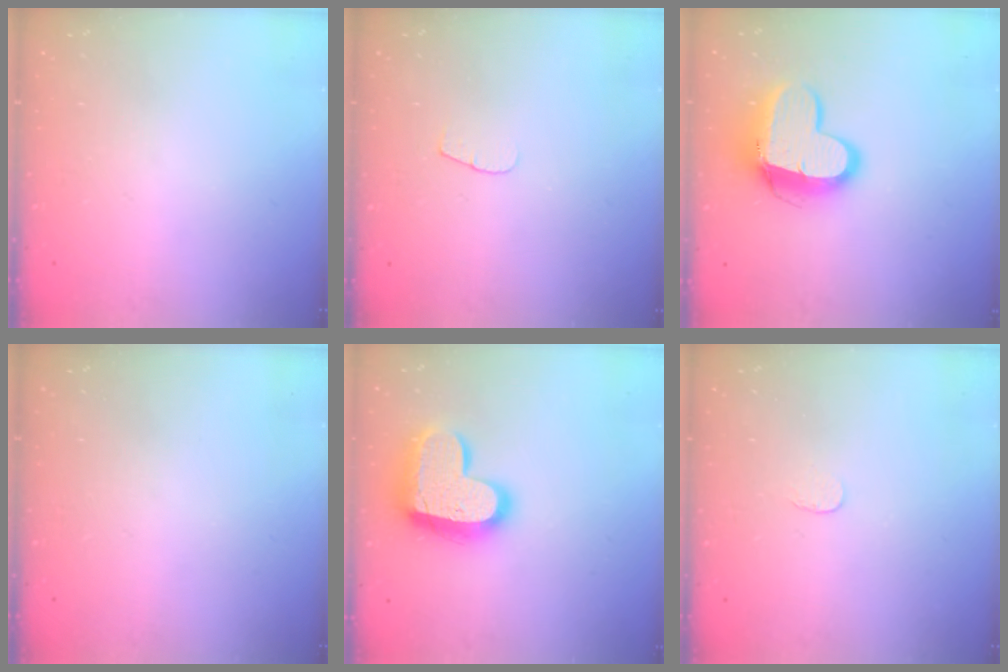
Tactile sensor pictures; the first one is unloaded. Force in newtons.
{"total": 3.7, "press": 3.7, "slide": 0.4}
{"total": 13.5, "press": 13.5, "slide": 1.2}
{"total": 0.0}
{"total": 18.3, "press": 18.2, "slide": 1.2}
{"total": 2.6, "press": 2.6, "slide": 0.2}